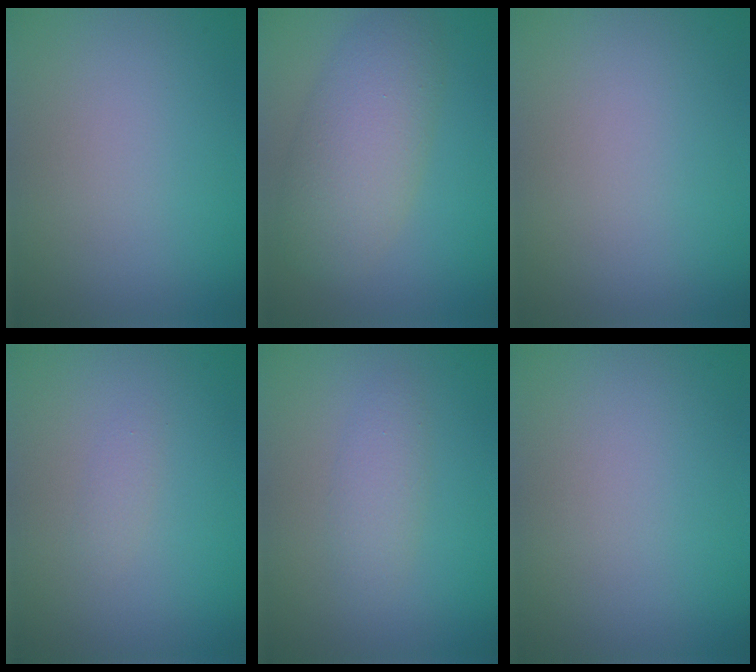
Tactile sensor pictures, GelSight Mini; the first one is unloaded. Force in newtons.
{"total": 5.5, "press": 5.5, "slide": 0.2}
{"total": 0.0}
{"total": 0.7, "press": 0.7, "slide": 0.0}
{"total": 1.8, "press": 1.8, "slide": 0.1}
{"total": 0.0}